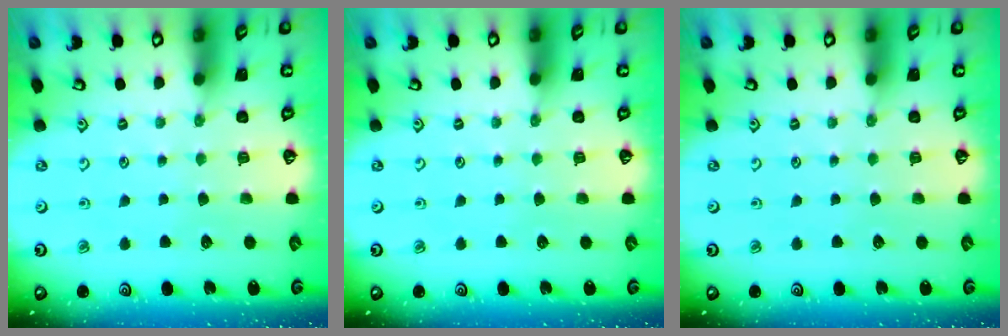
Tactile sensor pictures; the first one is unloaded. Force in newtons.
{"total": 0.0}
{"total": 0.0}